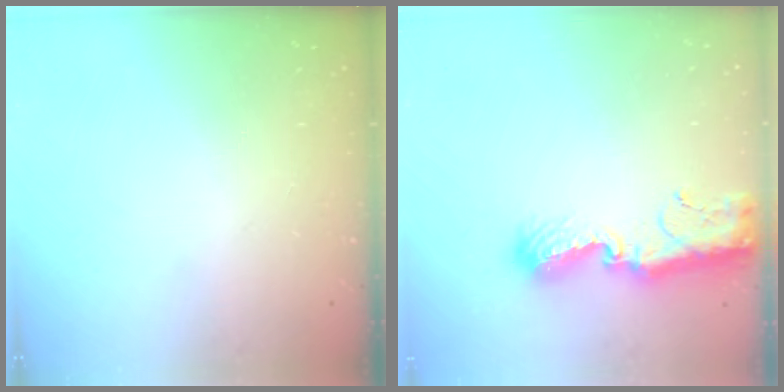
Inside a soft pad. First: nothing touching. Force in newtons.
{"total": 9.7, "press": 9.6, "slide": 0.9}